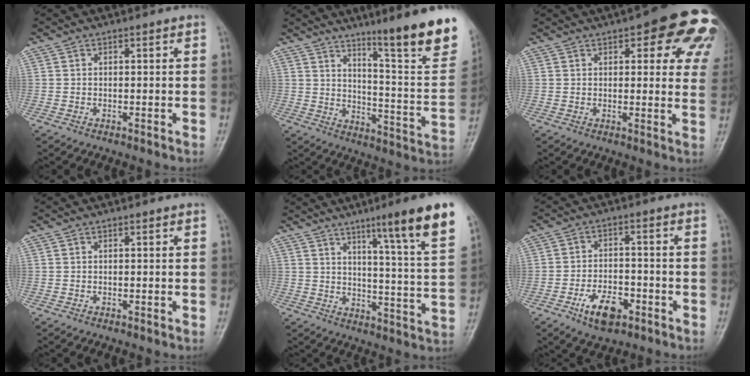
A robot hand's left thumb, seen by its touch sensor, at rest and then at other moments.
{"total": 20.6, "force": [13.4, 1.8, 15.5], "torque": [-0.180, -0.085, 0.193]}
{"total": 17.6, "force": [8.8, 6.9, 13.5], "torque": [-0.122, -0.016, 0.091]}
{"total": 0.0}
{"total": 17.1, "force": [10.1, 0.7, 13.8], "torque": [-0.181, -0.052, 0.138]}
{"total": 7.9, "force": [-4.0, 4.2, 5.3], "torque": [-0.077, 0.020, -0.066]}